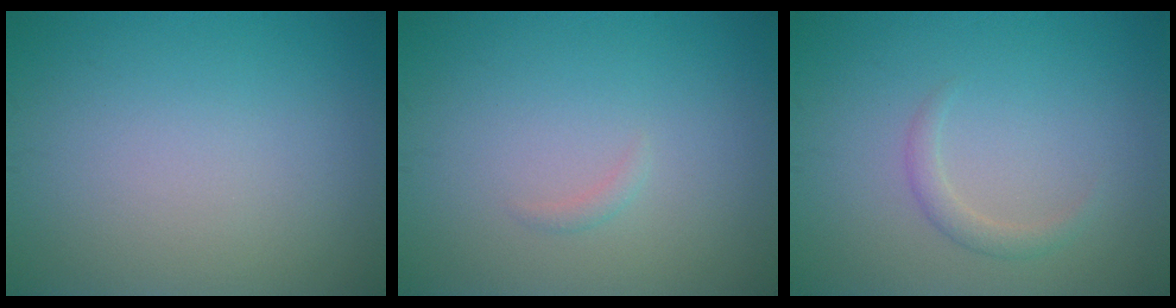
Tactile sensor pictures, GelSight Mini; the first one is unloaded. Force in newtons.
{"total": 0.6, "press": 0.6, "slide": 0.0}
{"total": 1.4, "press": 1.4, "slide": 0.1}